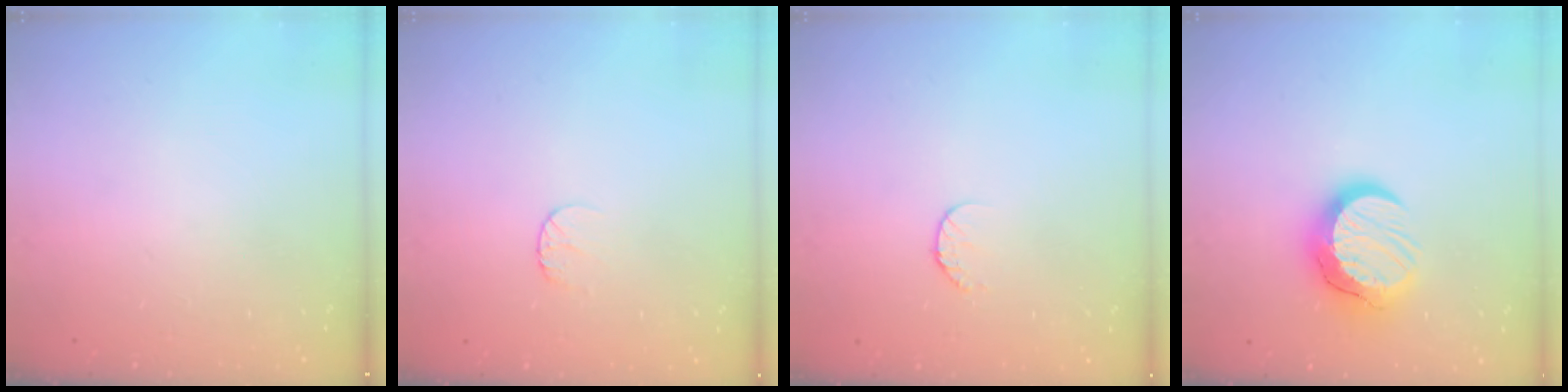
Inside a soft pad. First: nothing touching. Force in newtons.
{"total": 3.7, "press": 3.7, "slide": 0.3}
{"total": 6.0, "press": 6.0, "slide": 0.6}
{"total": 15.5, "press": 15.4, "slide": 1.2}